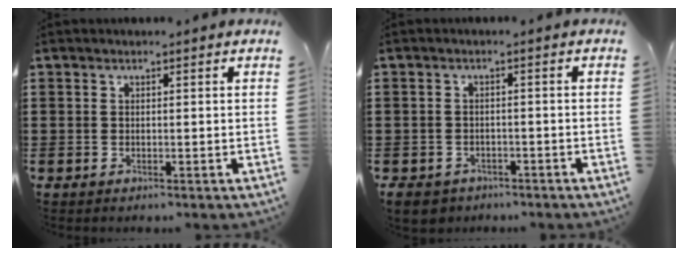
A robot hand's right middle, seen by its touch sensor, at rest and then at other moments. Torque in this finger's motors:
{"motor_torque": [0.14, 0.16, 0.22, 0.05]}